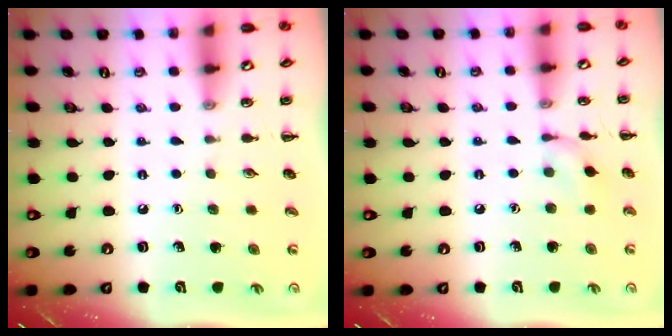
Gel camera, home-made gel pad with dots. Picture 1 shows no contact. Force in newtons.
{"total": 6.3, "press": 6.2, "slide": 1.1}